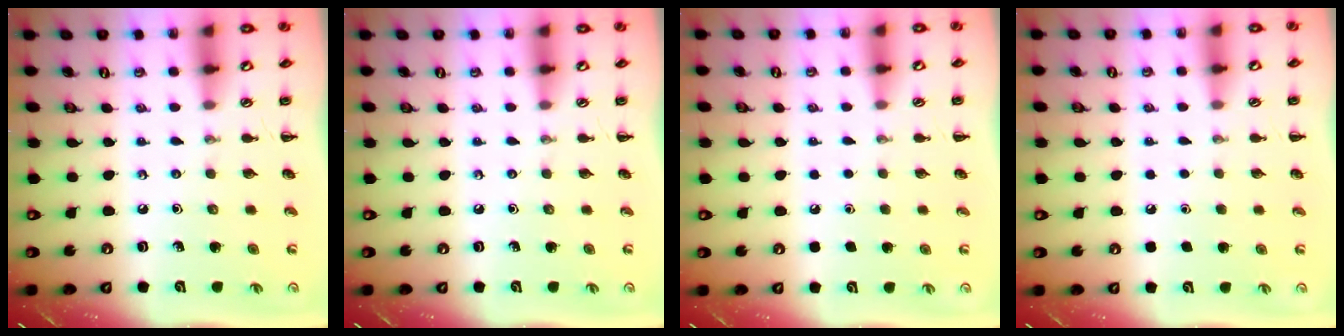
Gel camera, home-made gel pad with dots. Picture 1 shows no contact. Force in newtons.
{"total": 0.0}
{"total": 1.6, "press": 1.6, "slide": 0.1}
{"total": 1.6, "press": 1.6, "slide": 0.1}